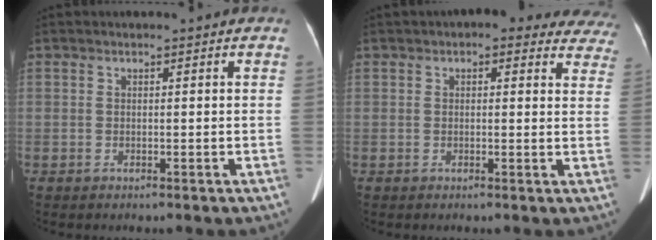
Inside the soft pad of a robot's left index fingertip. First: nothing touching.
{"total": 12.7, "force": [10.7, 4.7, 5.0], "torque": [-0.012, 0.014, 0.095]}